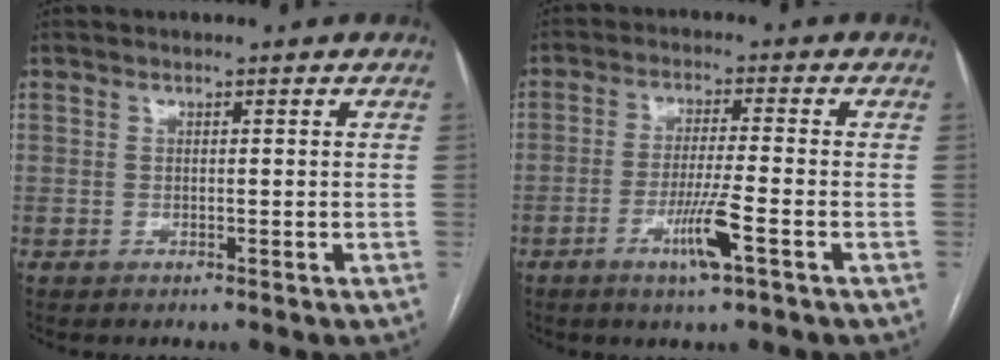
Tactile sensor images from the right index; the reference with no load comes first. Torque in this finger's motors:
{"motor_torque": [-0.05, 0.03, 0.12, 0.02]}